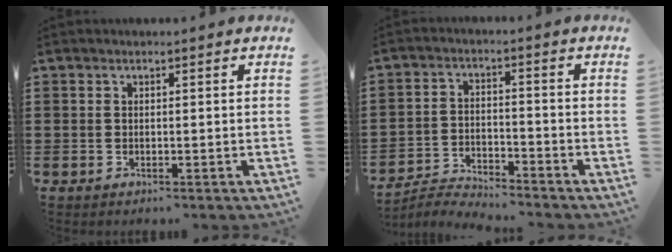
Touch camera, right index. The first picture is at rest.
{"total": 3.9, "force": [-3.9, 0.0, 0.1], "torque": [-0.009, 0.004, -0.084]}